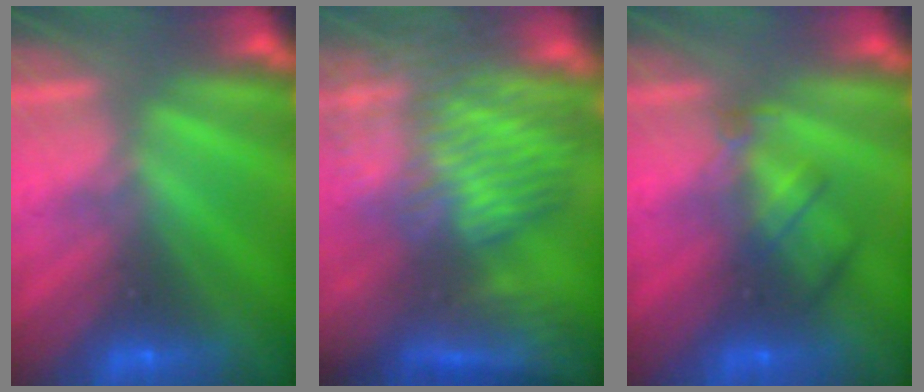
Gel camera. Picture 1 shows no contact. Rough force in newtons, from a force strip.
{"total": 7.0}
{"total": 2.4}